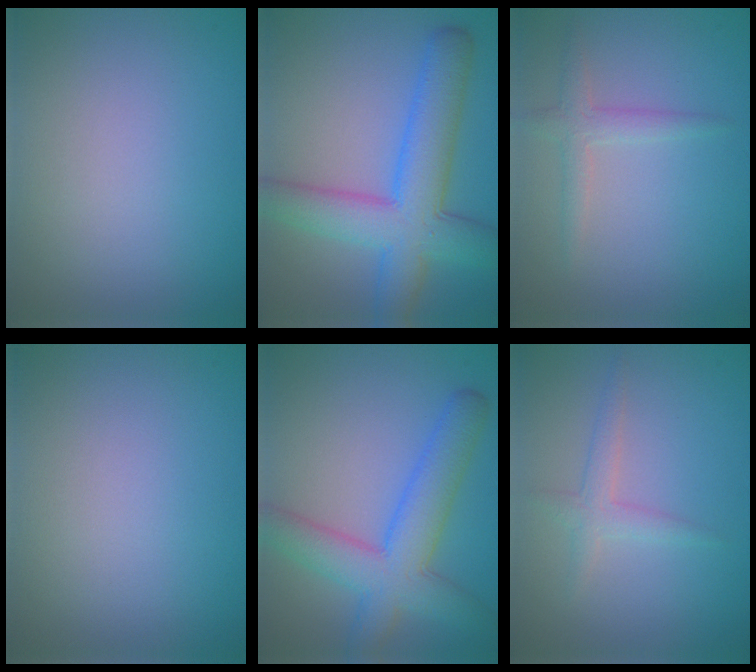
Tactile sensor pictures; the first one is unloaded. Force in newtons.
{"total": 7.9, "press": 7.9, "slide": 0.2}
{"total": 1.9, "press": 1.9, "slide": 0.1}
{"total": 0.0}
{"total": 6.6, "press": 6.6, "slide": 0.2}
{"total": 2.3, "press": 2.3, "slide": 0.1}